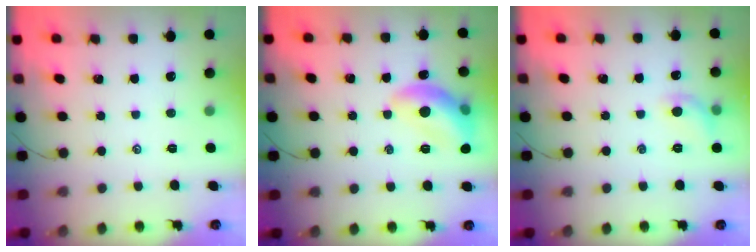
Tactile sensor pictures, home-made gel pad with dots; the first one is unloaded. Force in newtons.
{"total": 13.0, "press": 13.0, "slide": 1.1}
{"total": 6.6, "press": 6.5, "slide": 1.4}